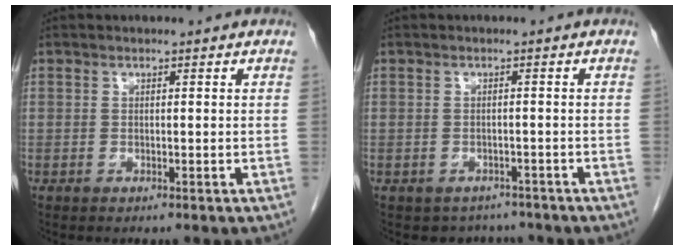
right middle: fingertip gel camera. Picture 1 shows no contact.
{"total": 3.4, "force": [-2.8, 1.9, -0.2], "torque": [0.006, 0.009, -0.038]}